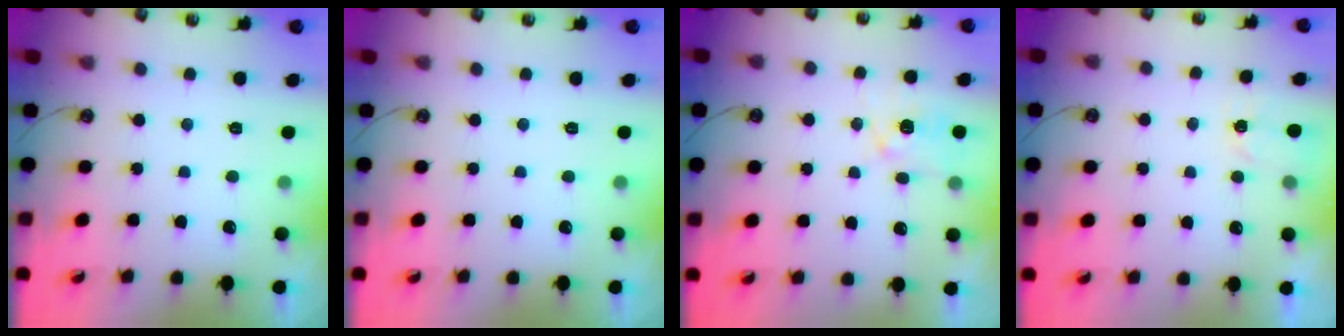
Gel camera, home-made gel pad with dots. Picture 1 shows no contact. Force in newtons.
{"total": 0.0}
{"total": 5.4, "press": 5.4, "slide": 0.5}
{"total": 2.5, "press": 2.5, "slide": 0.4}